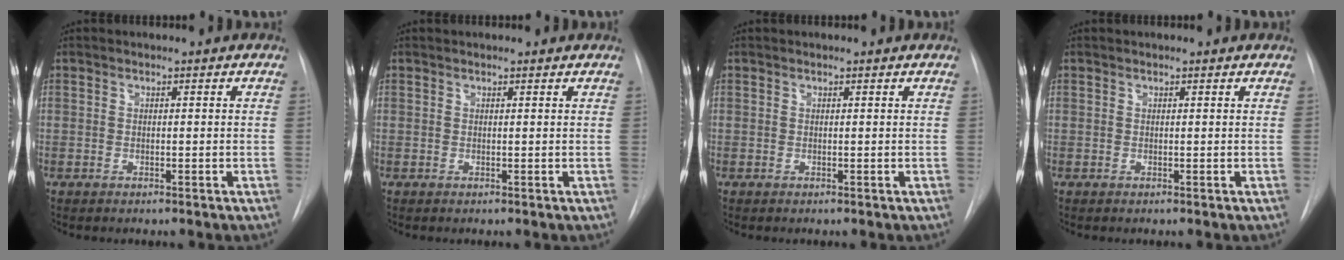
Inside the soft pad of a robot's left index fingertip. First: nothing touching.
{"total": 2.2, "force": [2.1, 0.5, 0.7], "torque": [-0.013, 0.018, 0.020]}
{"total": 1.0, "force": [1.0, 0.2, 0.2], "torque": [-0.010, 0.009, 0.011]}
{"total": 1.3, "force": [1.2, 0.2, 0.3], "torque": [-0.012, 0.011, 0.012]}